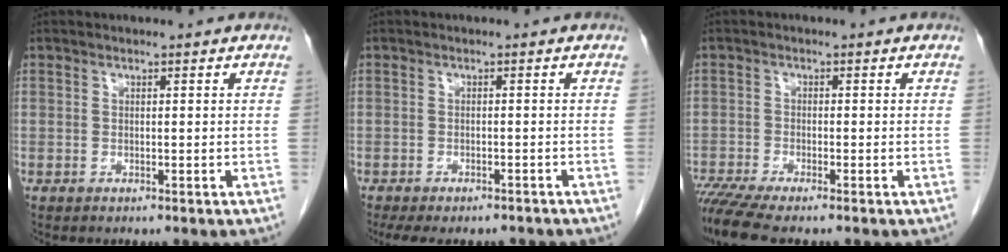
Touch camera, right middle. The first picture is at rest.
{"total": 9.6, "force": [-8.2, 3.1, 3.7], "torque": [-0.062, -0.005, -0.107]}
{"total": 6.5, "force": [-5.4, -0.1, 3.6], "torque": [-0.062, -0.018, -0.096]}